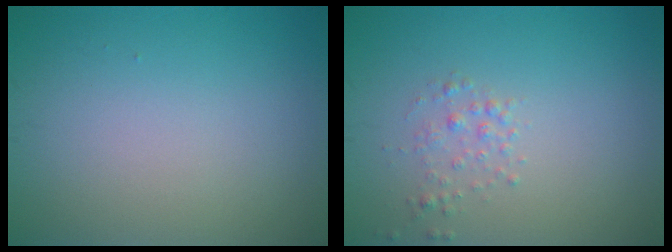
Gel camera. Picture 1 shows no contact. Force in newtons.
{"total": 1.3, "press": 1.2, "slide": 0.1}